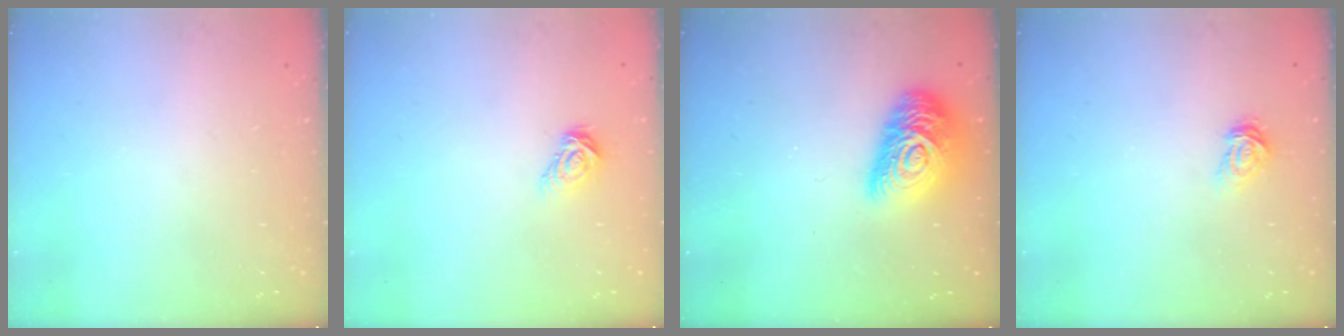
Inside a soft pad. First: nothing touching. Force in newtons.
{"total": 5.7, "press": 5.6, "slide": 0.5}
{"total": 16.4, "press": 16.4, "slide": 0.9}
{"total": 3.4, "press": 3.4, "slide": 0.3}